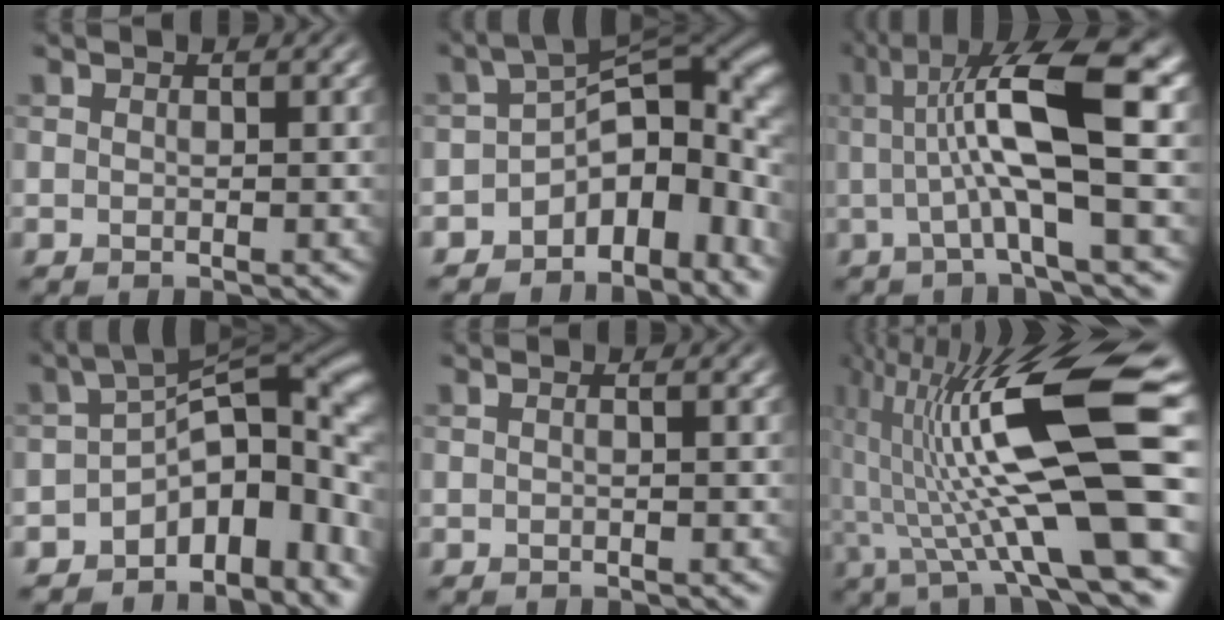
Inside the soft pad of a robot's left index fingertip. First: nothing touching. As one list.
[{"total": 9.0, "force": [-3.5, 6.0, 5.7], "torque": [-0.055, -0.002, -0.067]}, {"total": 10.4, "force": [1.6, 2.2, 10.0], "torque": [-0.154, 0.008, 0.024]}, {"total": 10.1, "force": [-3.8, 5.9, 7.2], "torque": [-0.078, 0.000, -0.066]}, {"total": 0.6, "force": [0.0, 0.2, 0.6], "torque": [-0.011, -0.004, -0.007]}, {"total": 15.7, "force": [0.7, 3.1, 15.4], "torque": [-0.262, 0.018, 0.015]}]